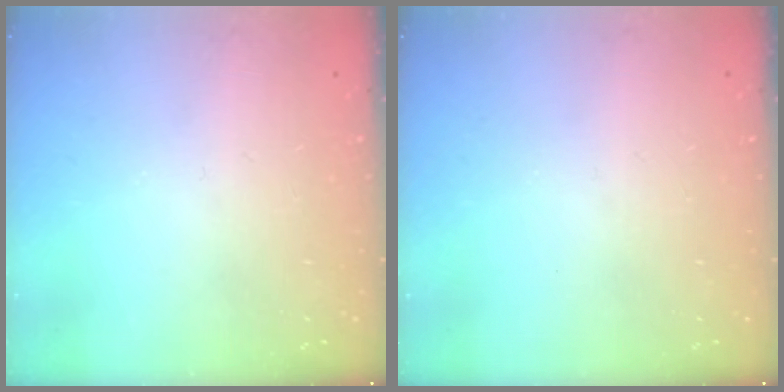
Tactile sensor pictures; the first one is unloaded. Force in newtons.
{"total": 0.0}